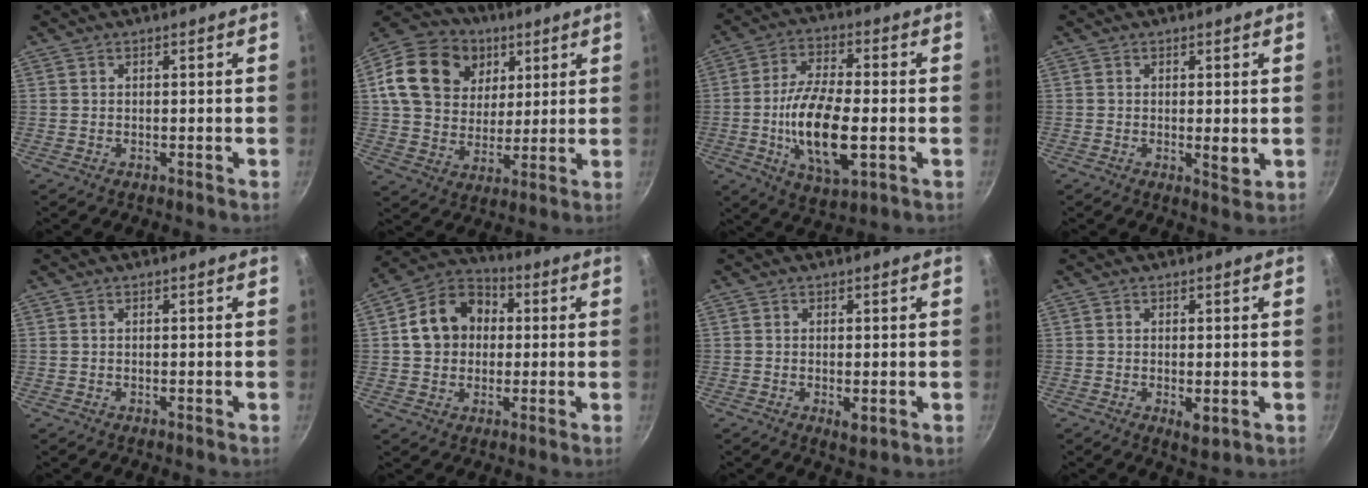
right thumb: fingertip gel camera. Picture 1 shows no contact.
{"total": 19.5, "force": [6.1, 15.6, 10.1], "torque": [-0.169, 0.004, 0.102]}
{"total": 15.7, "force": [-2.6, 6.4, 14.1], "torque": [-0.264, 0.008, -0.049]}
{"total": 2.8, "force": [-0.1, 0.9, 2.6], "torque": [-0.045, -0.011, 0.000]}
{"total": 0.0}
{"total": 12.8, "force": [1.6, 10.5, 7.2], "torque": [-0.092, 0.027, 0.011]}
{"total": 2.4, "force": [-0.5, 1.0, 2.1], "torque": [-0.037, -0.010, -0.005]}
{"total": 2.9, "force": [-0.5, 1.2, 2.6], "torque": [-0.044, -0.012, -0.004]}